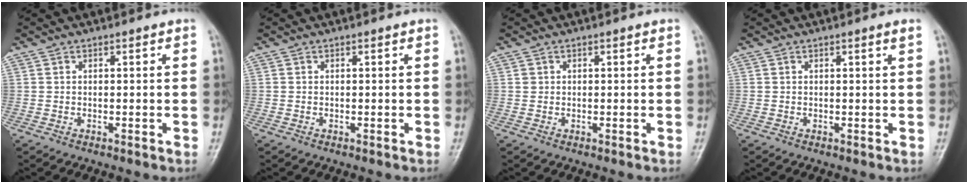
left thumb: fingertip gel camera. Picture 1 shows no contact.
{"total": 0.0}
{"total": 0.7, "force": [0.1, 0.7, 0.1], "torque": [0.003, 0.002, 0.003]}
{"total": 0.7, "force": [0.4, -0.2, 0.6], "torque": [-0.014, -0.002, 0.006]}